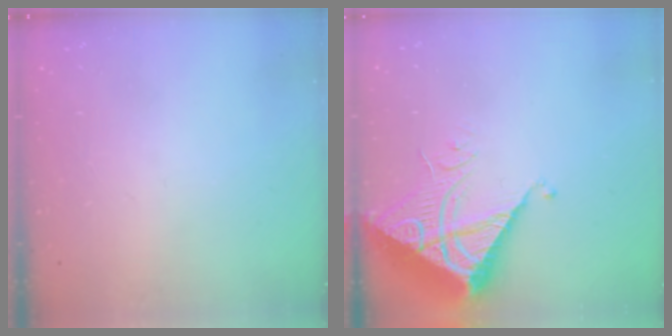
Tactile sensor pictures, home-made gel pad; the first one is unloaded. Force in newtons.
{"total": 9.8, "press": 9.8, "slide": 1.0}